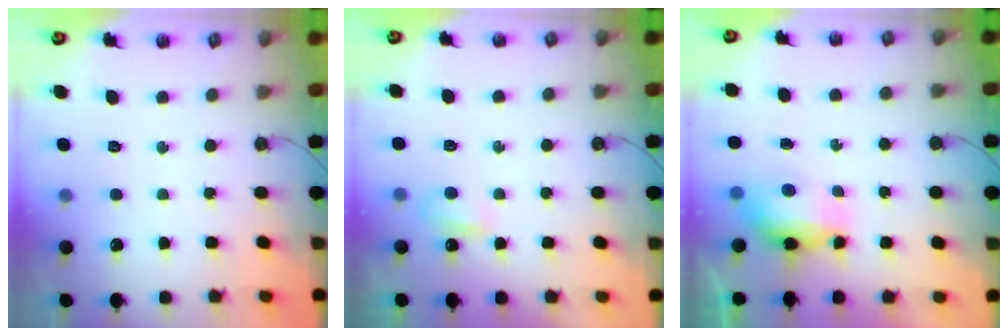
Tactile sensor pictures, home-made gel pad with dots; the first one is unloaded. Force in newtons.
{"total": 4.0, "press": 4.0, "slide": 0.7}
{"total": 10.4, "press": 8.7, "slide": 5.7}